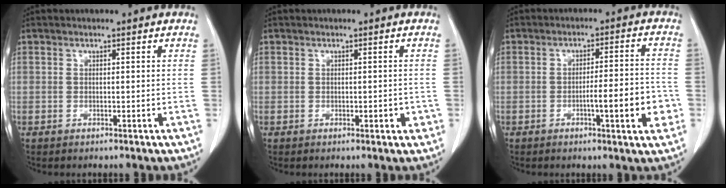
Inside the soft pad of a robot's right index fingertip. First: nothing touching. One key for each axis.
{"total": 1.8, "fx": -0.4, "fy": 1.1, "fz": 1.5, "tx": -0.013, "ty": 0.005, "tz": 0.002}
{"total": 8.2, "fx": -2.5, "fy": 1.0, "fz": 7.8, "tx": -0.106, "ty": 0.007, "tz": -0.031}